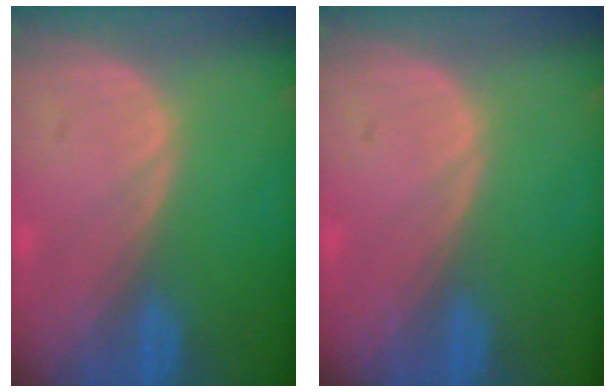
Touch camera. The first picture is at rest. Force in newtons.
{"total": 0.0}